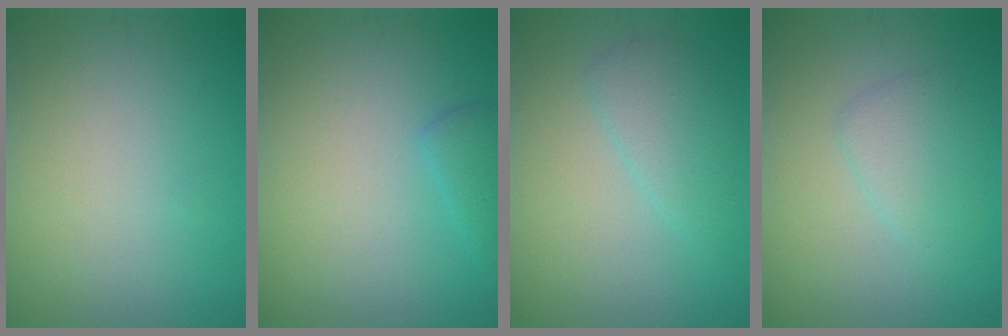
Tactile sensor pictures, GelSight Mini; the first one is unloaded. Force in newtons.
{"total": 1.6, "press": 1.6, "slide": 0.1}
{"total": 2.7, "press": 2.7, "slide": 0.2}
{"total": 2.3, "press": 2.3, "slide": 0.1}